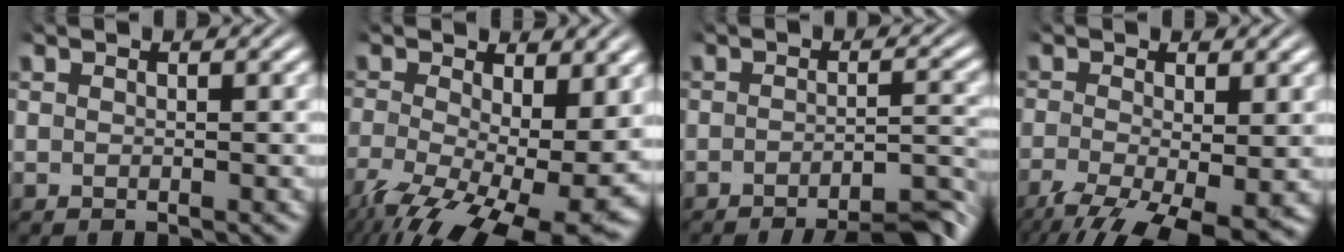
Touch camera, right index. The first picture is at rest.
{"total": 11.4, "force": [-5.2, 5.7, 8.4], "torque": [-0.142, -0.081, -0.041]}
{"total": 8.5, "force": [-7.2, 1.9, 4.2], "torque": [-0.039, -0.022, -0.104]}
{"total": 8.6, "force": [-4.1, 4.1, 6.3], "torque": [-0.121, -0.062, -0.033]}